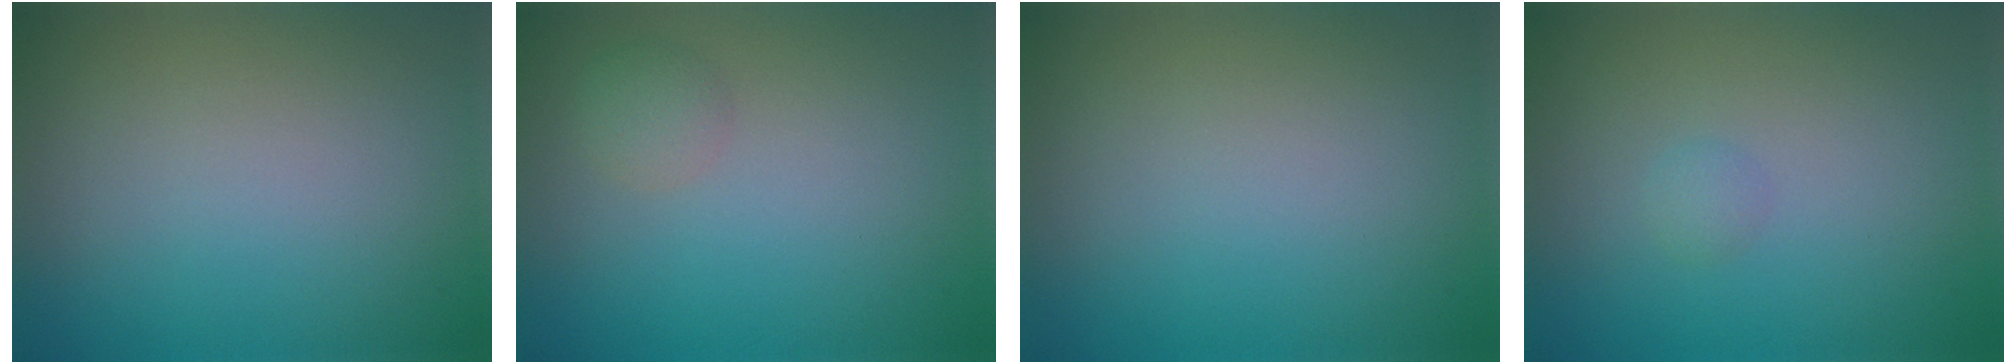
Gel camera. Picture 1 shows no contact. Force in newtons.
{"total": 1.4, "press": 1.4, "slide": 0.0}
{"total": 0.0}
{"total": 0.7, "press": 0.7, "slide": 0.0}